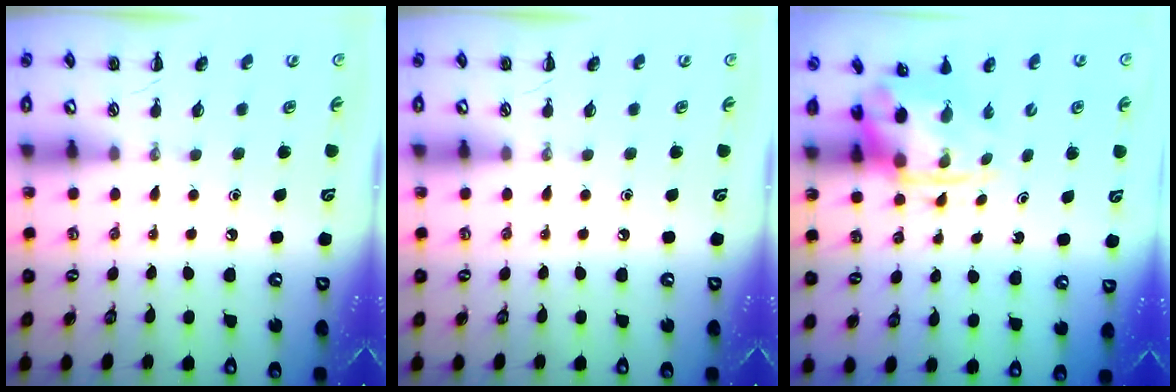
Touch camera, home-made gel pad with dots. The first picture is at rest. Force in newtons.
{"total": 0.0}
{"total": 3.8, "press": 3.7, "slide": 0.8}